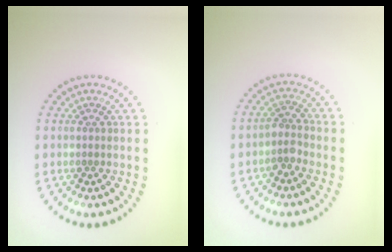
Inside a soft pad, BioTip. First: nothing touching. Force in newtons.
{"total": 1.8, "press": 1.3, "slide": 1.2}